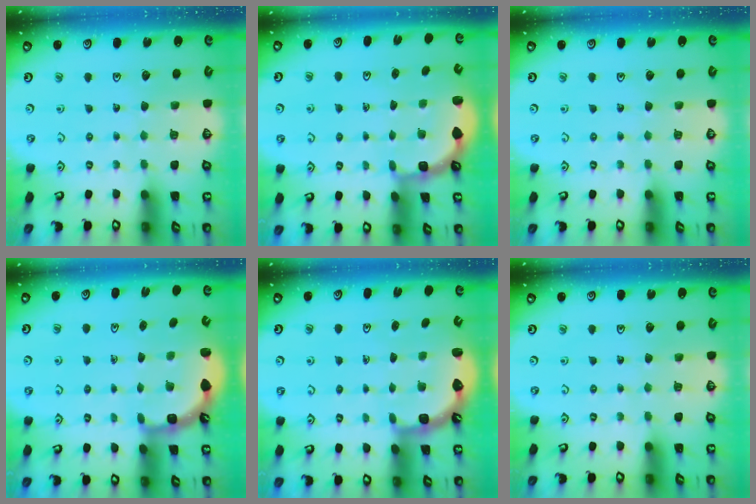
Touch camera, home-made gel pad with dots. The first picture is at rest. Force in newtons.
{"total": 2.5, "press": 1.9, "slide": 1.6}
{"total": 0.0}
{"total": 3.1, "press": 2.8, "slide": 1.4}
{"total": 2.5, "press": 2.1, "slide": 1.3}
{"total": 0.0}